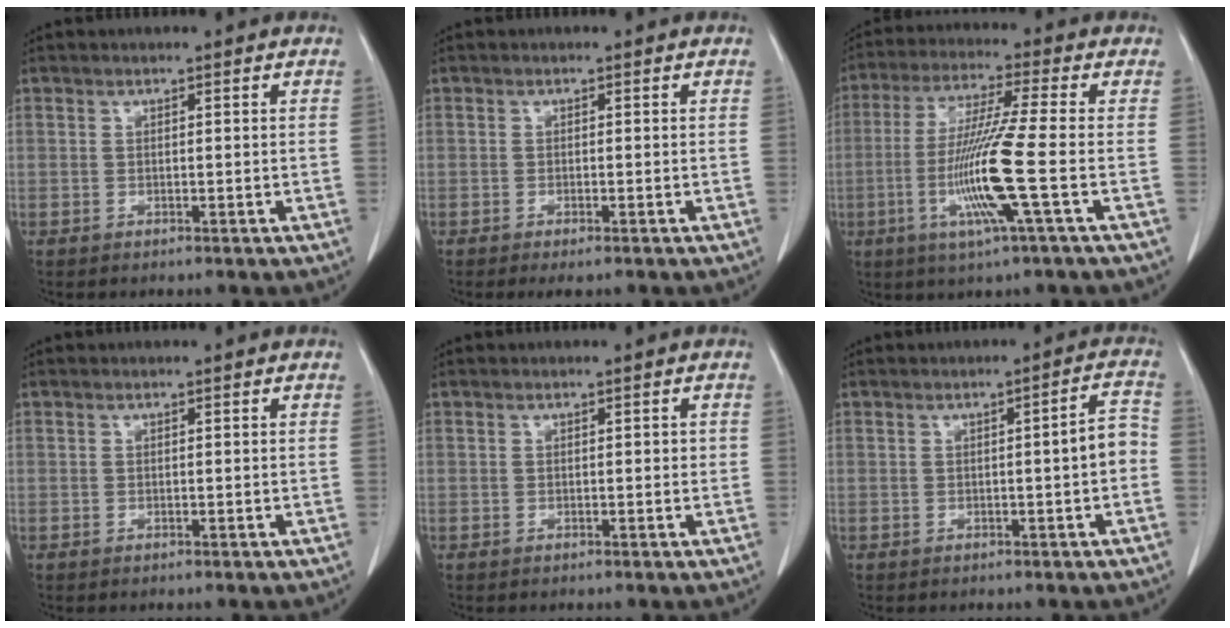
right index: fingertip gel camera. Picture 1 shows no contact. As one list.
[{"total": 1.6, "force": [-1.1, 0.2, 1.1], "torque": [-0.017, -0.005, -0.016]}, {"total": 11.9, "force": [-3.0, -1.3, 11.5], "torque": [-0.233, -0.018, -0.065]}, {"total": 0.0}, {"total": 0.7, "force": [0.1, 0.4, 0.6], "torque": [-0.007, 0.003, 0.002]}, {"total": 3.9, "force": [-0.7, 0.3, 3.8], "torque": [-0.048, 0.012, -0.010]}]